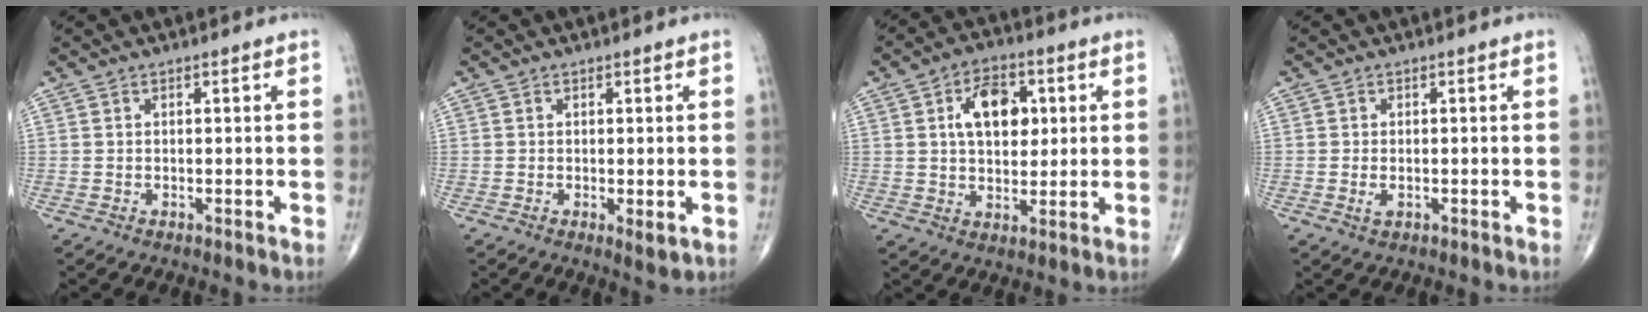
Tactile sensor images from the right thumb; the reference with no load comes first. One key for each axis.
{"total": 2.1, "fx": -0.4, "fy": 0.7, "fz": 2.0, "tx": -0.028, "ty": -0.008, "tz": -0.005}
{"total": 10.6, "fx": 2.7, "fy": 6.6, "fz": 7.9, "tx": -0.099, "ty": -0.001, "tz": 0.044}
{"total": 1.5, "fx": -0.4, "fy": 0.8, "fz": 1.2, "tx": -0.024, "ty": -0.002, "tz": -0.007}